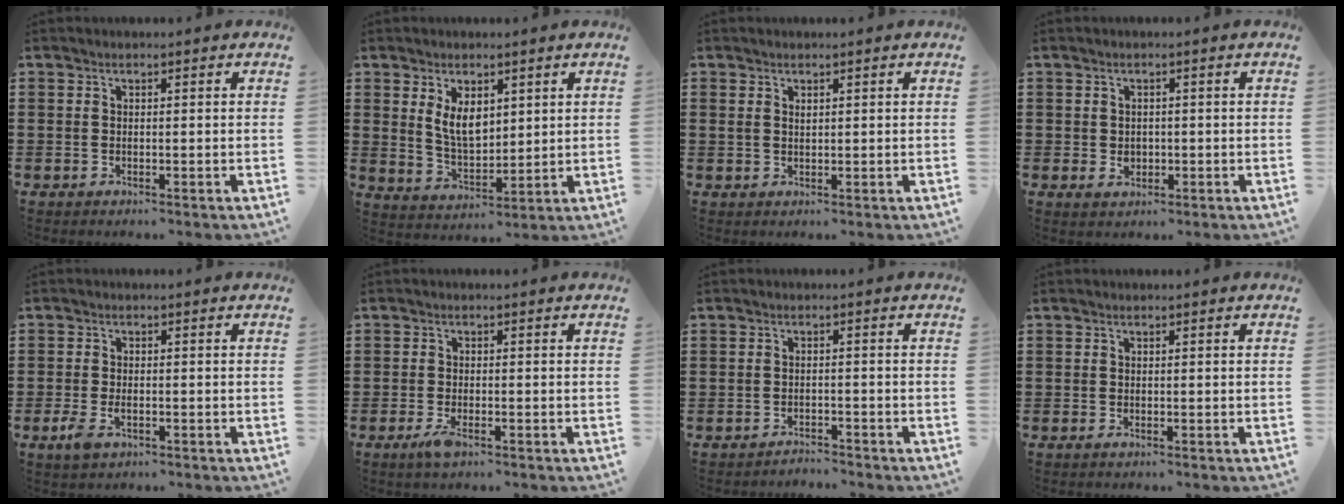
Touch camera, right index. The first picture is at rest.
{"total": 5.9, "force": [2.2, 3.3, 4.3], "torque": [-0.087, 0.003, 0.040]}
{"total": 1.0, "force": [0.6, 0.6, 0.5], "torque": [-0.012, 0.003, 0.011]}
{"total": 1.8, "force": [-0.2, 1.5, 1.0], "torque": [-0.021, 0.005, -0.004]}
{"total": 2.4, "force": [-1.1, 1.1, 1.7], "torque": [-0.045, -0.007, -0.023]}
{"total": 2.0, "force": [-1.1, 0.5, 1.6], "torque": [-0.040, -0.008, -0.024]}
{"total": 1.7, "force": [-1.7, 0.1, -0.2], "torque": [-0.003, 0.001, -0.039]}
{"total": 0.0}